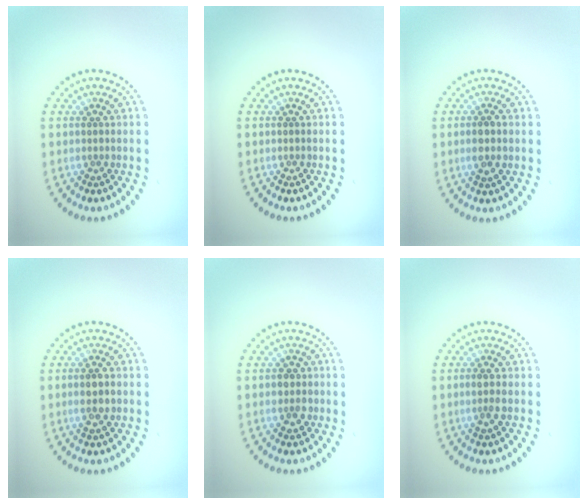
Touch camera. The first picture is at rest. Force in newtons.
{"total": 0.0}
{"total": 1.9, "press": 1.8, "slide": 0.6}
{"total": 2.0, "press": 1.9, "slide": 0.6}
{"total": 1.5, "press": 1.5, "slide": 0.4}
{"total": 1.4, "press": 1.2, "slide": 0.7}